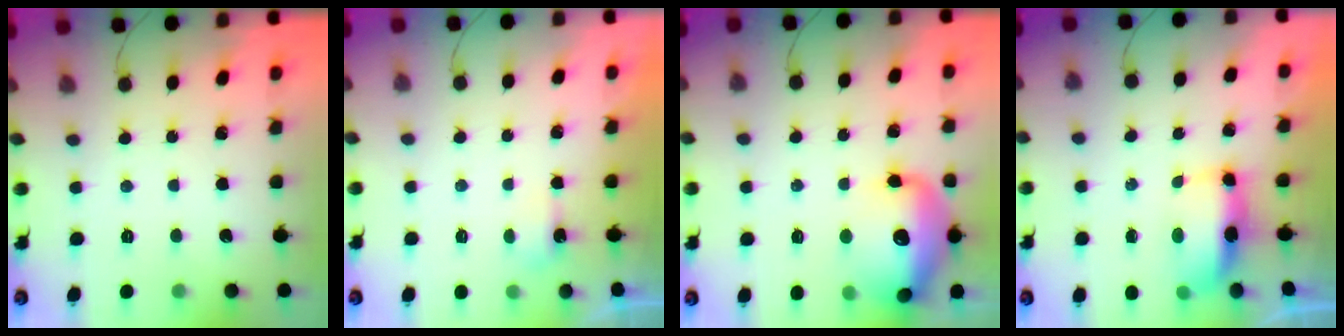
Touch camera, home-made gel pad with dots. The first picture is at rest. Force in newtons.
{"total": 2.9, "press": 2.8, "slide": 0.6}
{"total": 17.0, "press": 16.3, "slide": 4.7}
{"total": 7.0, "press": 7.0, "slide": 0.7}